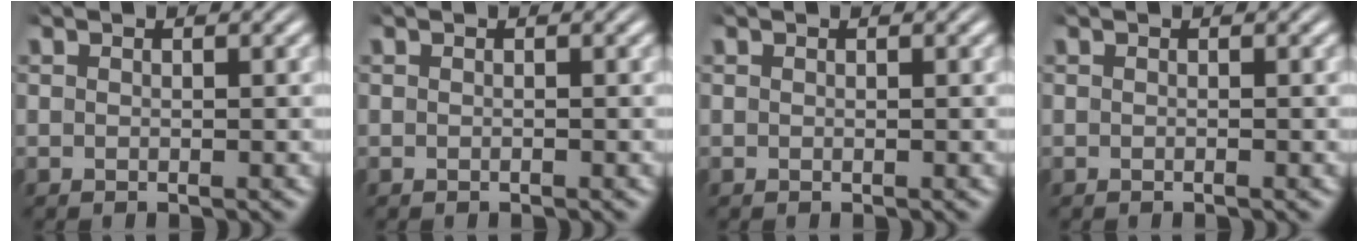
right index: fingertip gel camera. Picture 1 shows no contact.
{"total": 0.0}
{"total": 0.0}
{"total": 0.0}